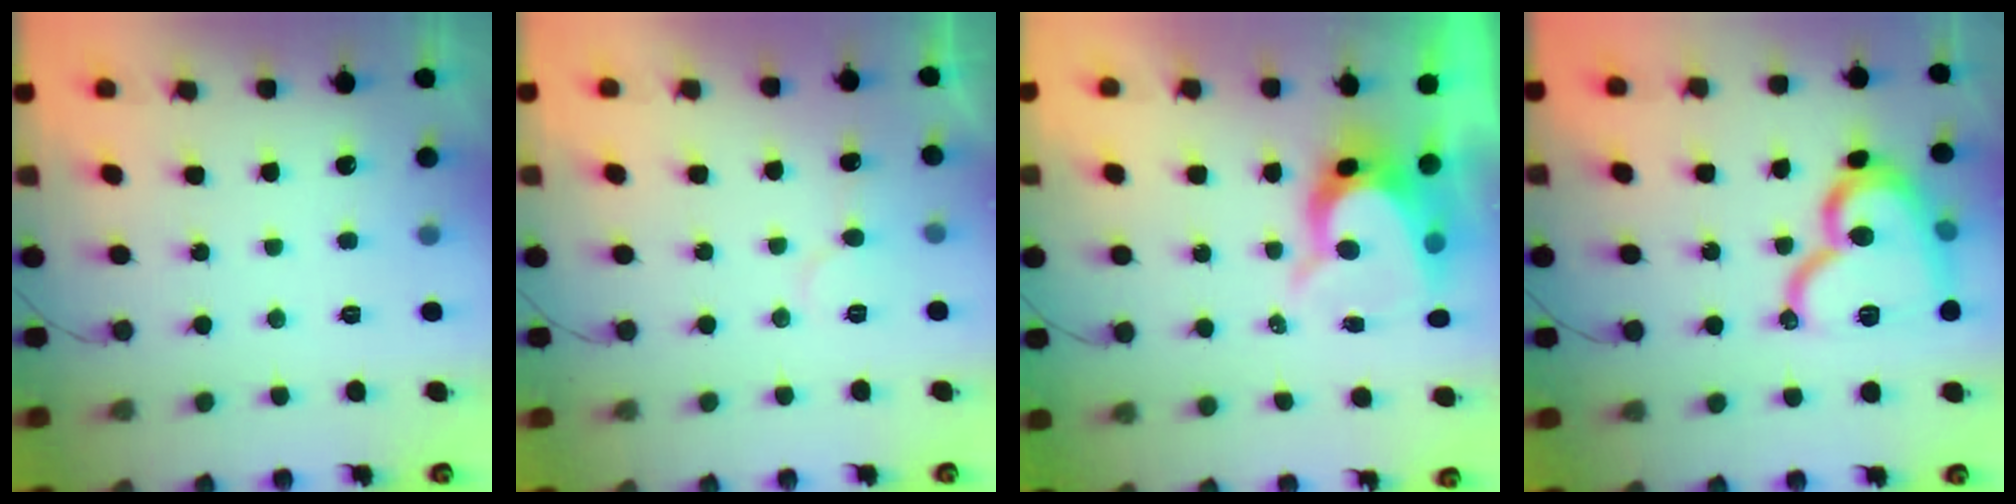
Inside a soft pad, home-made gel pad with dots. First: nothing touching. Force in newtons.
{"total": 6.9, "press": 6.9, "slide": 0.5}
{"total": 8.4, "press": 8.4, "slide": 0.5}
{"total": 19.2, "press": 19.1, "slide": 1.6}